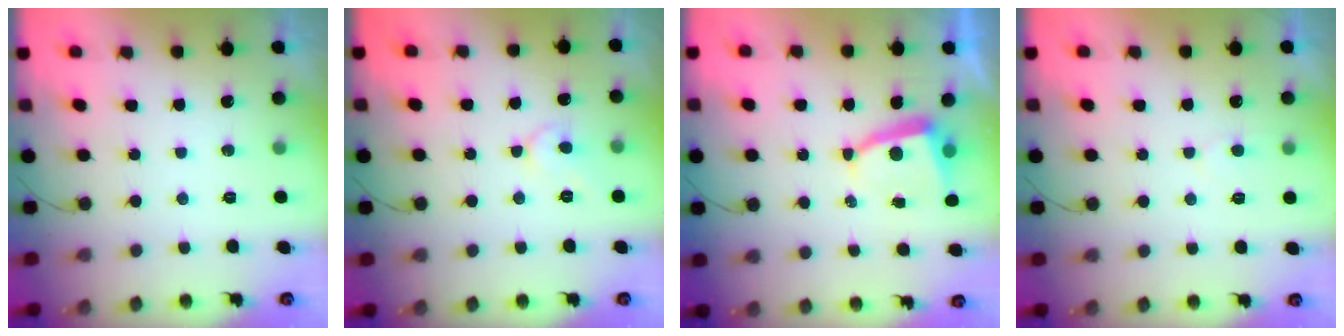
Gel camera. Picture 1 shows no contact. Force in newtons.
{"total": 5.3, "press": 5.3, "slide": 0.6}
{"total": 5.2, "press": 5.1, "slide": 0.6}
{"total": 3.9, "press": 3.9, "slide": 0.3}